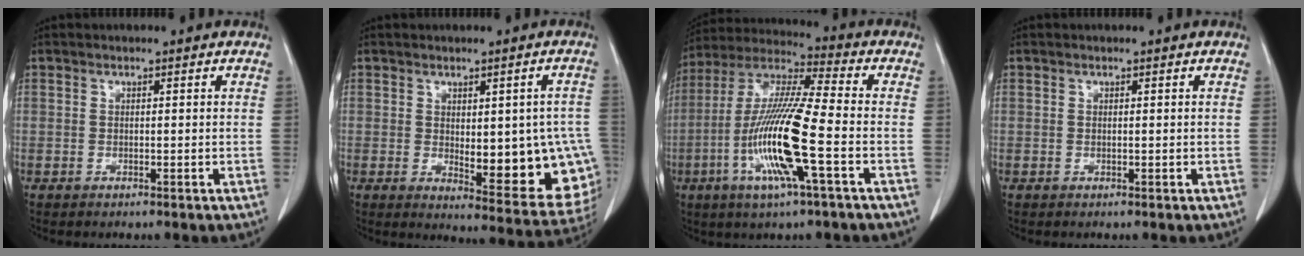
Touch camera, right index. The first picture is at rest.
{"total": 15.9, "force": [-2.2, 5.9, 14.6], "torque": [-0.120, 0.007, -0.007]}
{"total": 15.8, "force": [-4.6, 0.6, 15.2], "torque": [-0.312, -0.011, -0.094]}
{"total": 0.0}